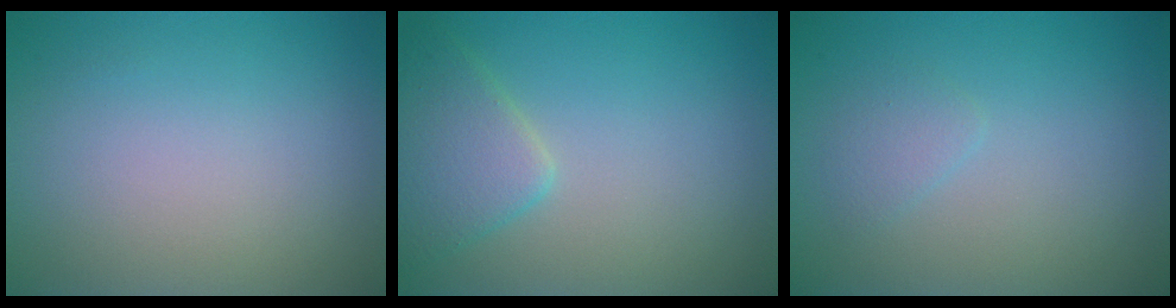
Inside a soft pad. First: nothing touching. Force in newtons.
{"total": 3.6, "press": 3.6, "slide": 0.2}
{"total": 1.1, "press": 1.1, "slide": 0.1}